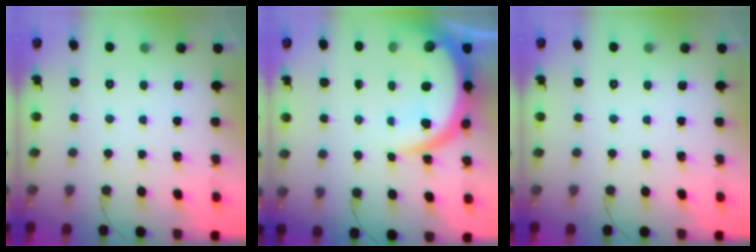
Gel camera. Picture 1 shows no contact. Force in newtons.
{"total": 15.1, "press": 15.0, "slide": 1.6}
{"total": 0.0}